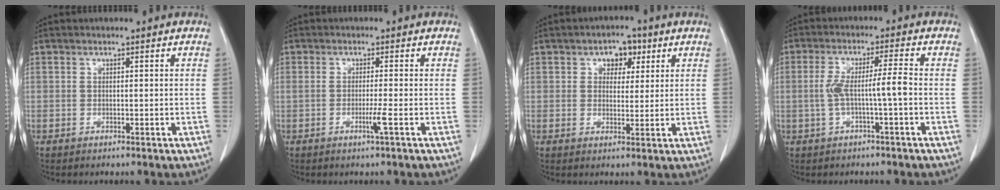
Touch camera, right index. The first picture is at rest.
{"total": 2.1, "force": [-0.7, -0.6, 1.9], "torque": [-0.033, -0.004, -0.011]}
{"total": 4.4, "force": [2.0, 2.8, 2.7], "torque": [-0.033, 0.011, 0.030]}
{"total": 5.5, "force": [-0.9, -0.3, 5.4], "torque": [-0.103, 0.018, -0.012]}